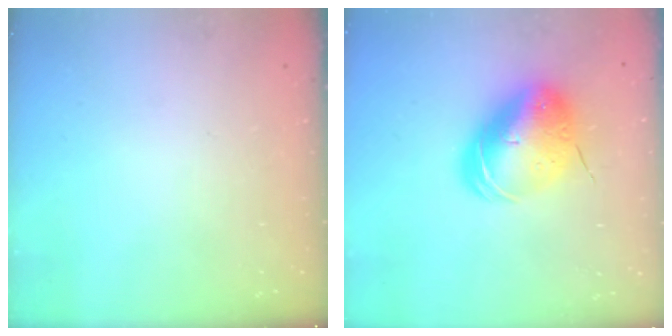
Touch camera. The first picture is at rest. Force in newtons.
{"total": 16.2, "press": 15.9, "slide": 3.2}